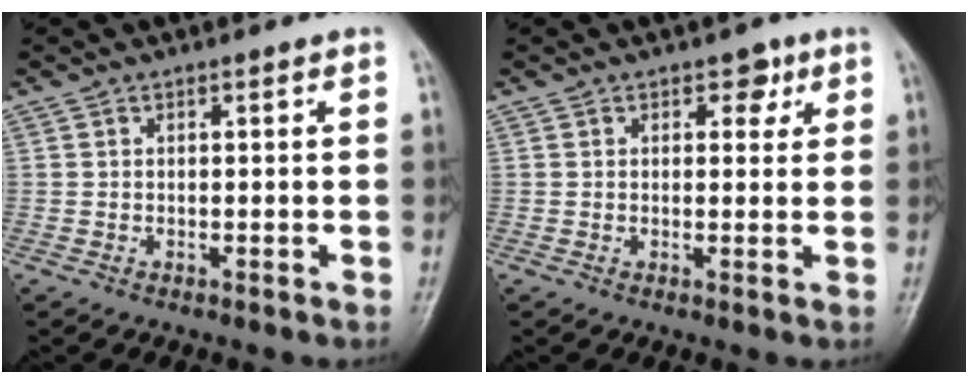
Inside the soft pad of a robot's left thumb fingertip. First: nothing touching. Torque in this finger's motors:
{"motor_torque": [-0.17, 0.11, 0.05, 0.21, 0.02]}